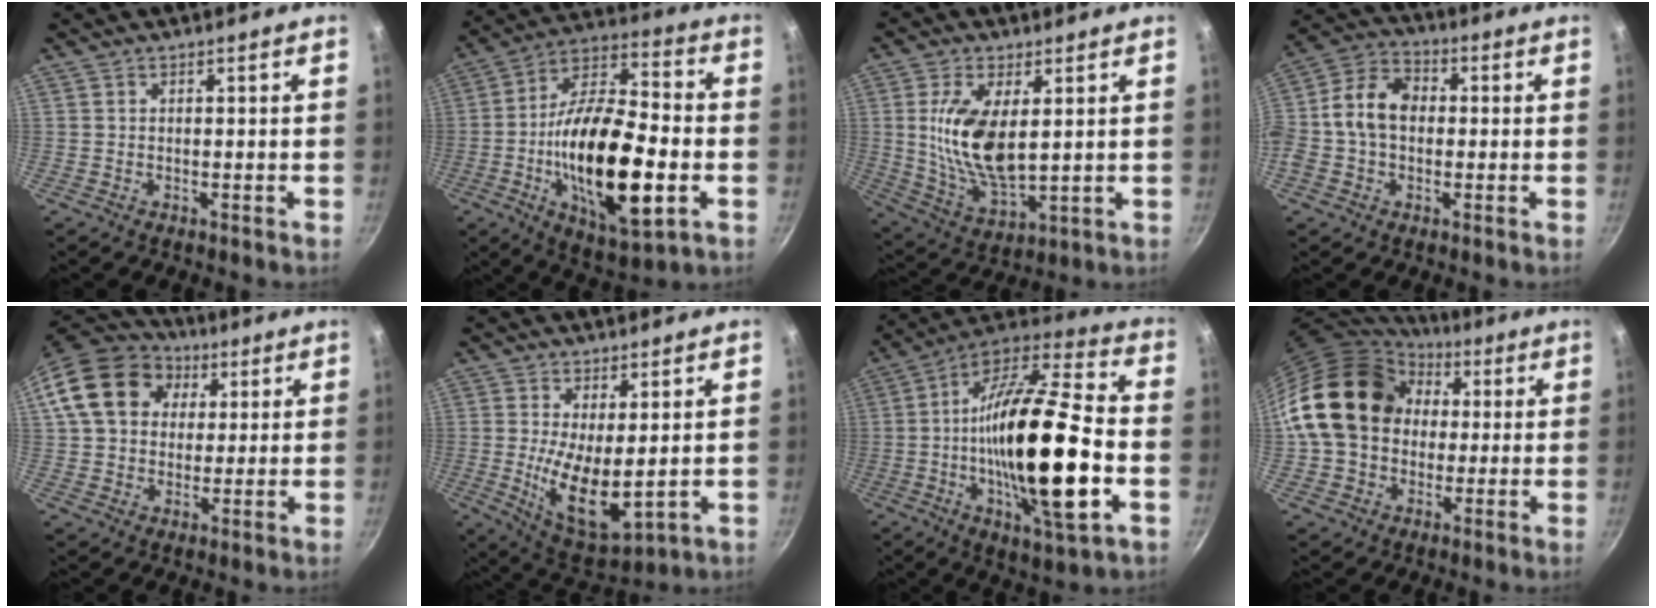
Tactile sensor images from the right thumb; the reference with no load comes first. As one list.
[{"total": 25.5, "force": [-5.4, 10.4, 22.6], "torque": [-0.390, 0.025, -0.095]}, {"total": 13.9, "force": [2.4, 6.7, 11.9], "torque": [-0.226, -0.021, 0.054]}, {"total": 11.4, "force": [0.0, 8.3, 7.7], "torque": [-0.123, 0.032, -0.024]}, {"total": 17.7, "force": [5.1, 13.8, 9.8], "torque": [-0.166, 0.021, 0.078]}, {"total": 11.7, "force": [0.3, 4.8, 10.6], "torque": [-0.180, -0.029, 0.021]}, {"total": 28.0, "force": [-4.4, 8.1, 26.4], "torque": [-0.463, 0.014, -0.085]}, {"total": 19.8, "force": [3.4, 15.7, 11.6], "torque": [-0.189, 0.037, 0.053]}]